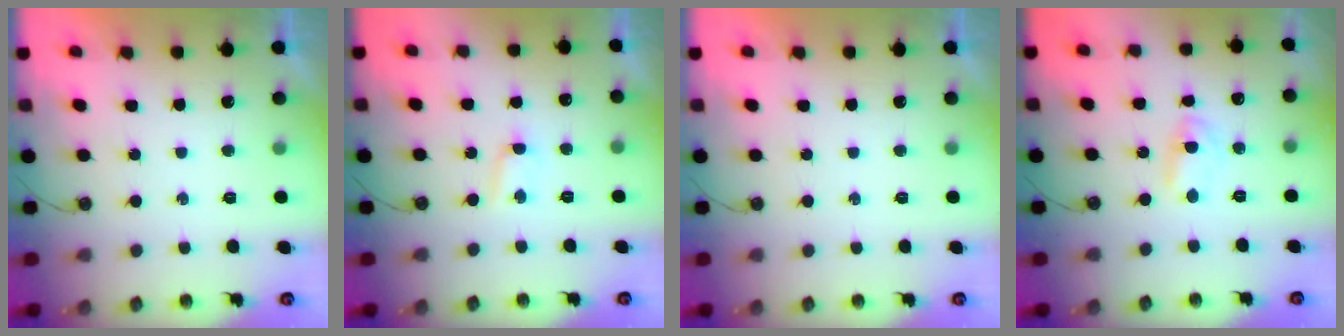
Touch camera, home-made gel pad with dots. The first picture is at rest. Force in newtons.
{"total": 2.4, "press": 2.3, "slide": 0.4}
{"total": 0.0}
{"total": 2.3, "press": 2.3, "slide": 0.2}